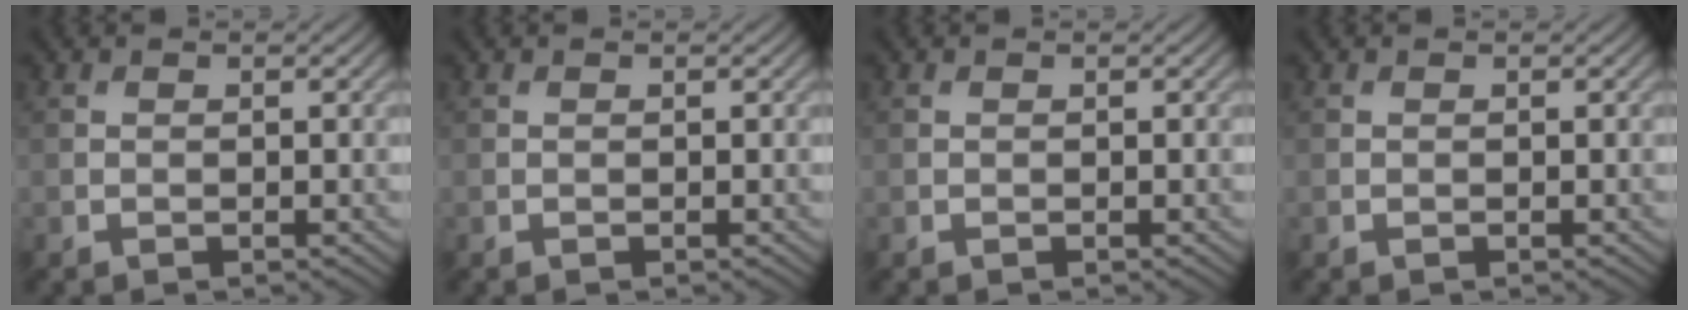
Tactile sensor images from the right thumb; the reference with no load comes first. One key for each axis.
{"total": 0.0}
{"total": 0.0}
{"total": 0.0}